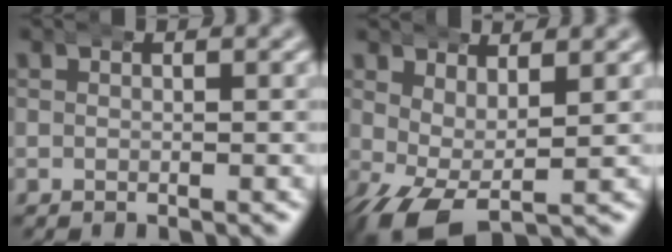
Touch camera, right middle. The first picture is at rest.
{"total": 5.6, "force": [-2.2, 3.0, 4.2], "torque": [-0.095, -0.036, -0.018]}